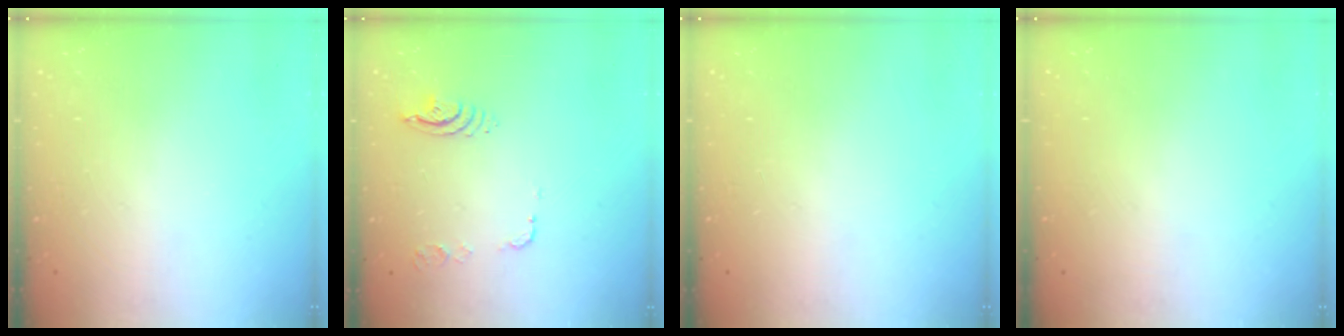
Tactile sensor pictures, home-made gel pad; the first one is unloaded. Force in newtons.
{"total": 9.4, "press": 9.4, "slide": 1.1}
{"total": 0.0}
{"total": 0.0}